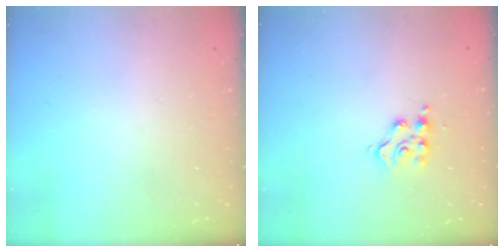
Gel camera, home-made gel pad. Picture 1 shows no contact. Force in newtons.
{"total": 9.3, "press": 9.3, "slide": 0.6}